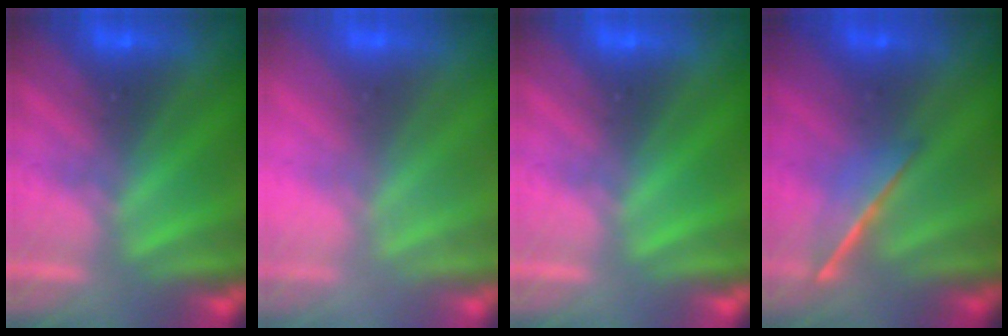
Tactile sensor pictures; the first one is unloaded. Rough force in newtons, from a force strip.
{"total": 2.5}
{"total": 0.0}
{"total": 1.5}